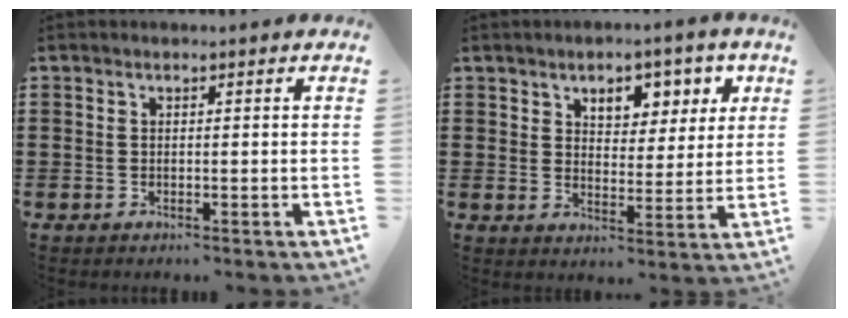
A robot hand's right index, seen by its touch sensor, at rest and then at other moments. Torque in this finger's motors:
{"motor_torque": [0.93, 0.28, 0.21, 0.09]}